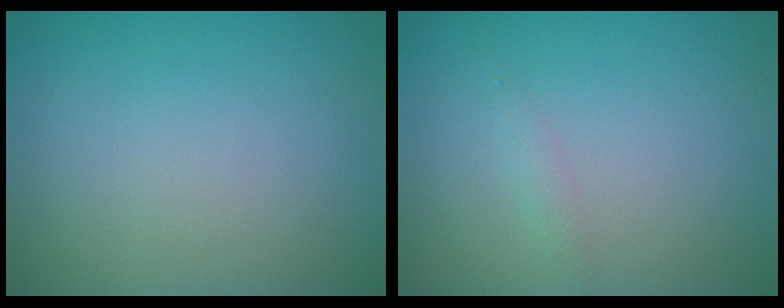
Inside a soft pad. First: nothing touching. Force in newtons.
{"total": 0.7, "press": 0.7, "slide": 0.0}